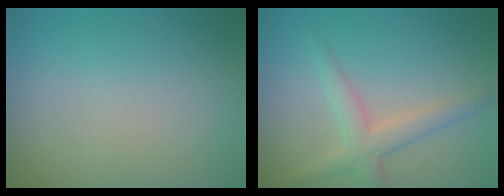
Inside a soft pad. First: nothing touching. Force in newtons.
{"total": 3.1, "press": 3.1, "slide": 0.2}